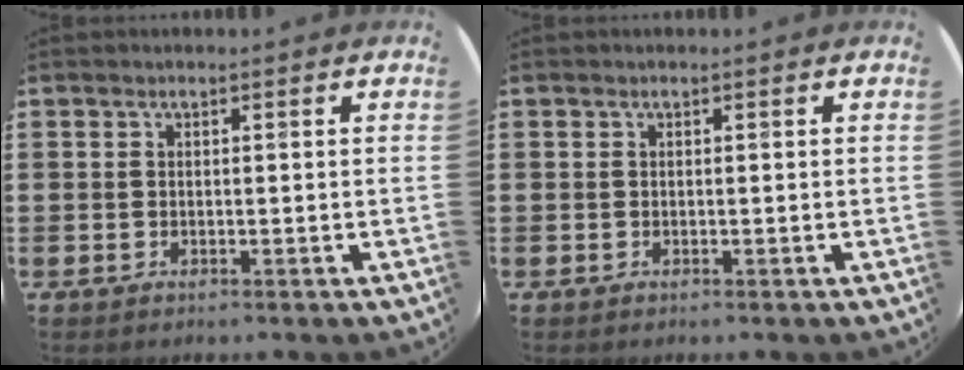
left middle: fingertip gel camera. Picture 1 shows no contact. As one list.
[{"total": 0.0}]